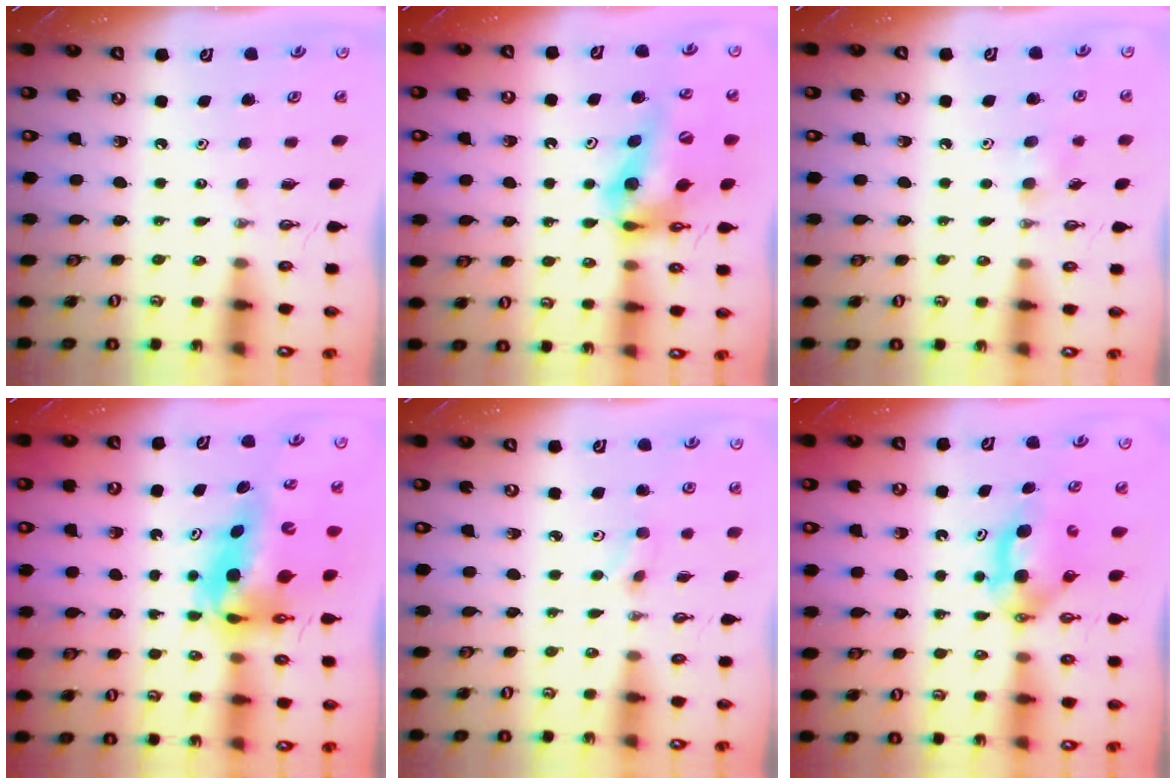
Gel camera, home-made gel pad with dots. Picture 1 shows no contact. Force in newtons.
{"total": 14.2, "press": 14.2, "slide": 1.5}
{"total": 6.0, "press": 5.7, "slide": 1.9}
{"total": 9.4, "press": 9.4, "slide": 0.9}
{"total": 2.5, "press": 2.4, "slide": 0.7}
{"total": 7.1, "press": 5.1, "slide": 5.0}